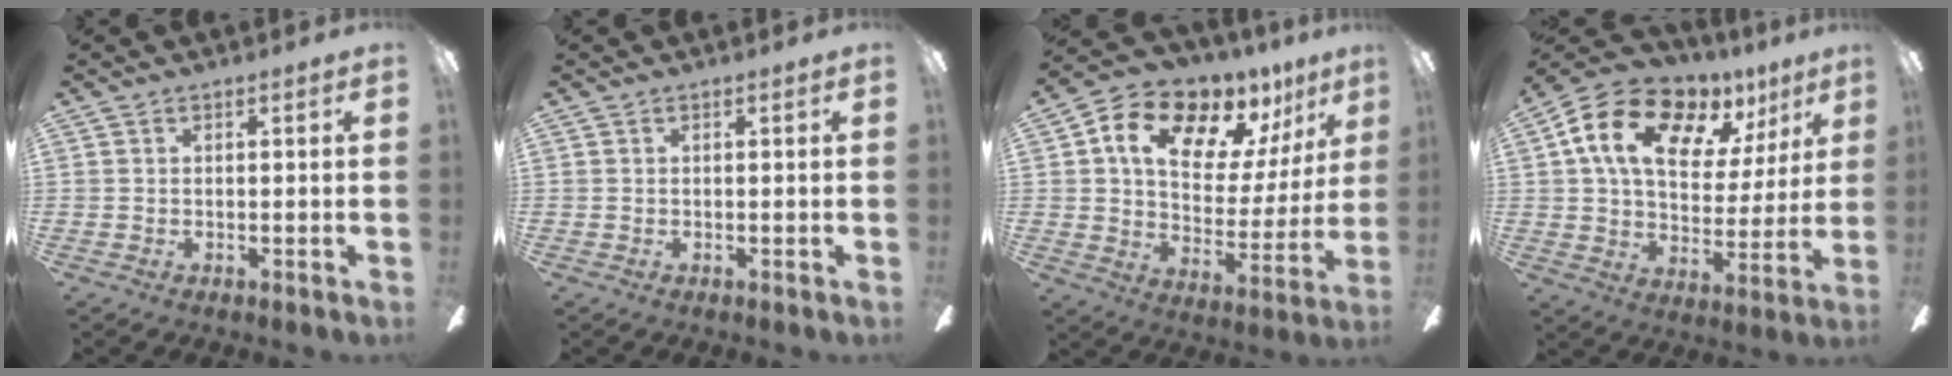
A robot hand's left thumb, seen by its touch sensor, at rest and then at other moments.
{"total": 0.0}
{"total": 16.0, "force": [10.5, 9.0, 8.0], "torque": [-0.140, -0.060, 0.181]}
{"total": 17.9, "force": [10.0, 10.8, 10.2], "torque": [-0.179, -0.043, 0.176]}